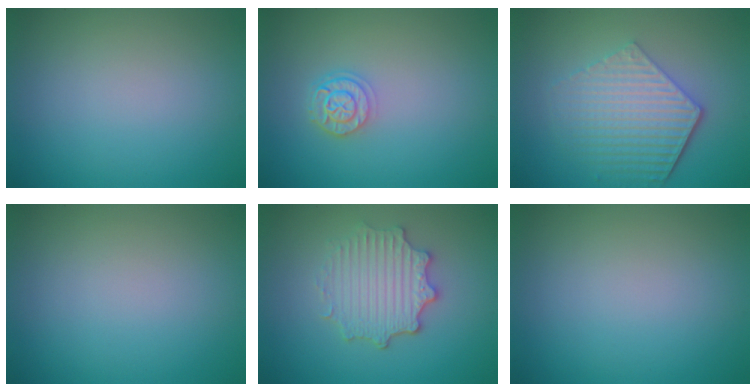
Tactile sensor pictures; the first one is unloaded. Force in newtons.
{"total": 2.5, "press": 2.0, "slide": 1.4}
{"total": 5.9, "press": 4.4, "slide": 4.0}
{"total": 0.0}
{"total": 4.4, "press": 3.6, "slide": 2.5}
{"total": 0.0}